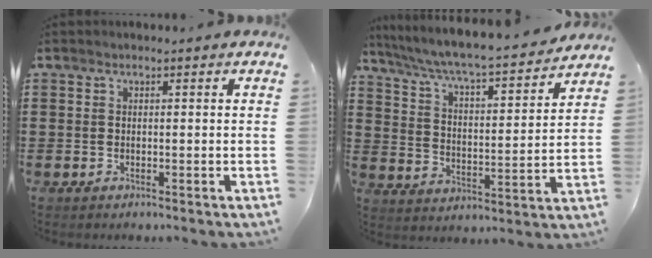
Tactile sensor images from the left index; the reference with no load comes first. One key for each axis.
{"total": 5.6, "fx": 5.1, "fy": 0.0, "fz": 2.3, "tx": -0.069, "ty": -0.042, "tz": 0.078}